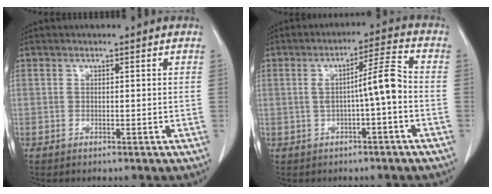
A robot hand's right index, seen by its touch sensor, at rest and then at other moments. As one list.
[{"total": 6.2, "force": [-0.7, 0.0, 6.2], "torque": [-0.097, 0.018, -0.010]}]